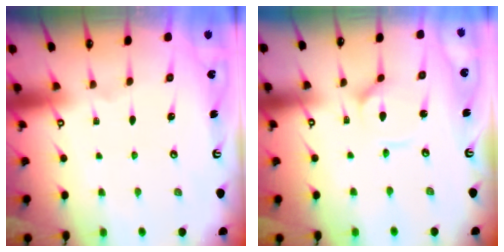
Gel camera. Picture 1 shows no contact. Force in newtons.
{"total": 2.4, "press": 2.4, "slide": 0.3}